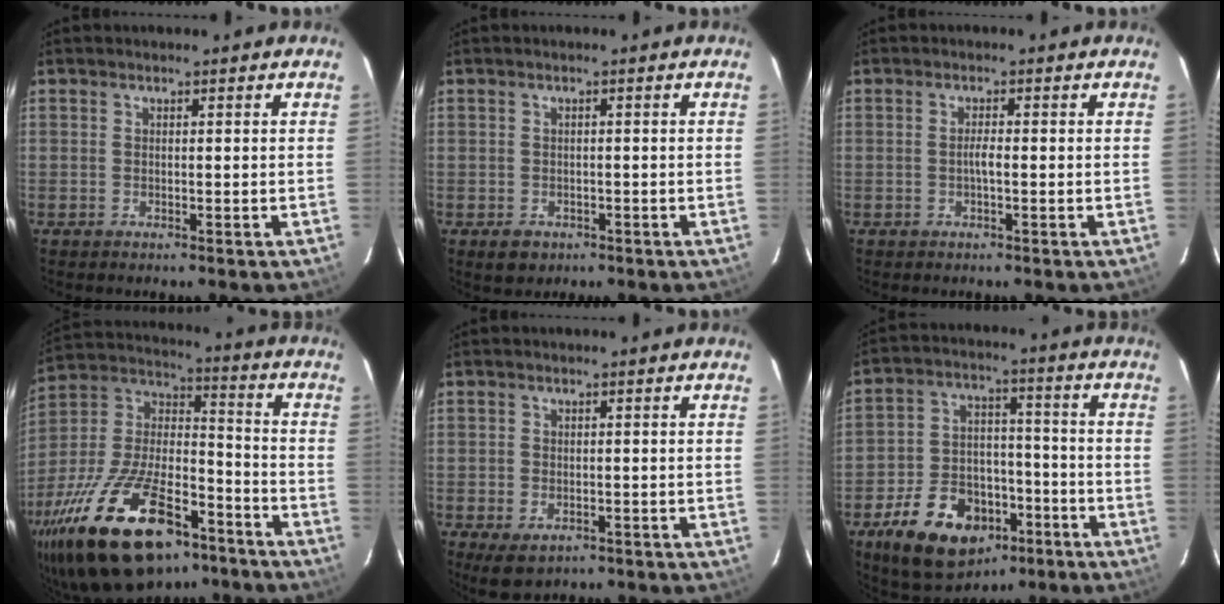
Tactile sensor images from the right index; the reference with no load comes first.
{"total": 3.3, "force": [-1.4, 2.8, 1.0], "torque": [-0.023, -0.001, -0.016]}
{"total": 1.5, "force": [-0.4, 0.2, 1.5], "torque": [-0.028, 0.003, -0.009]}
{"total": 30.3, "force": [-19.2, 13.0, 19.6], "torque": [-0.388, -0.012, -0.306]}
{"total": 4.9, "force": [-2.4, 3.3, 2.7], "torque": [-0.055, -0.012, -0.031]}
{"total": 17.9, "force": [-9.8, 11.6, 9.5], "torque": [-0.203, 0.020, -0.141]}